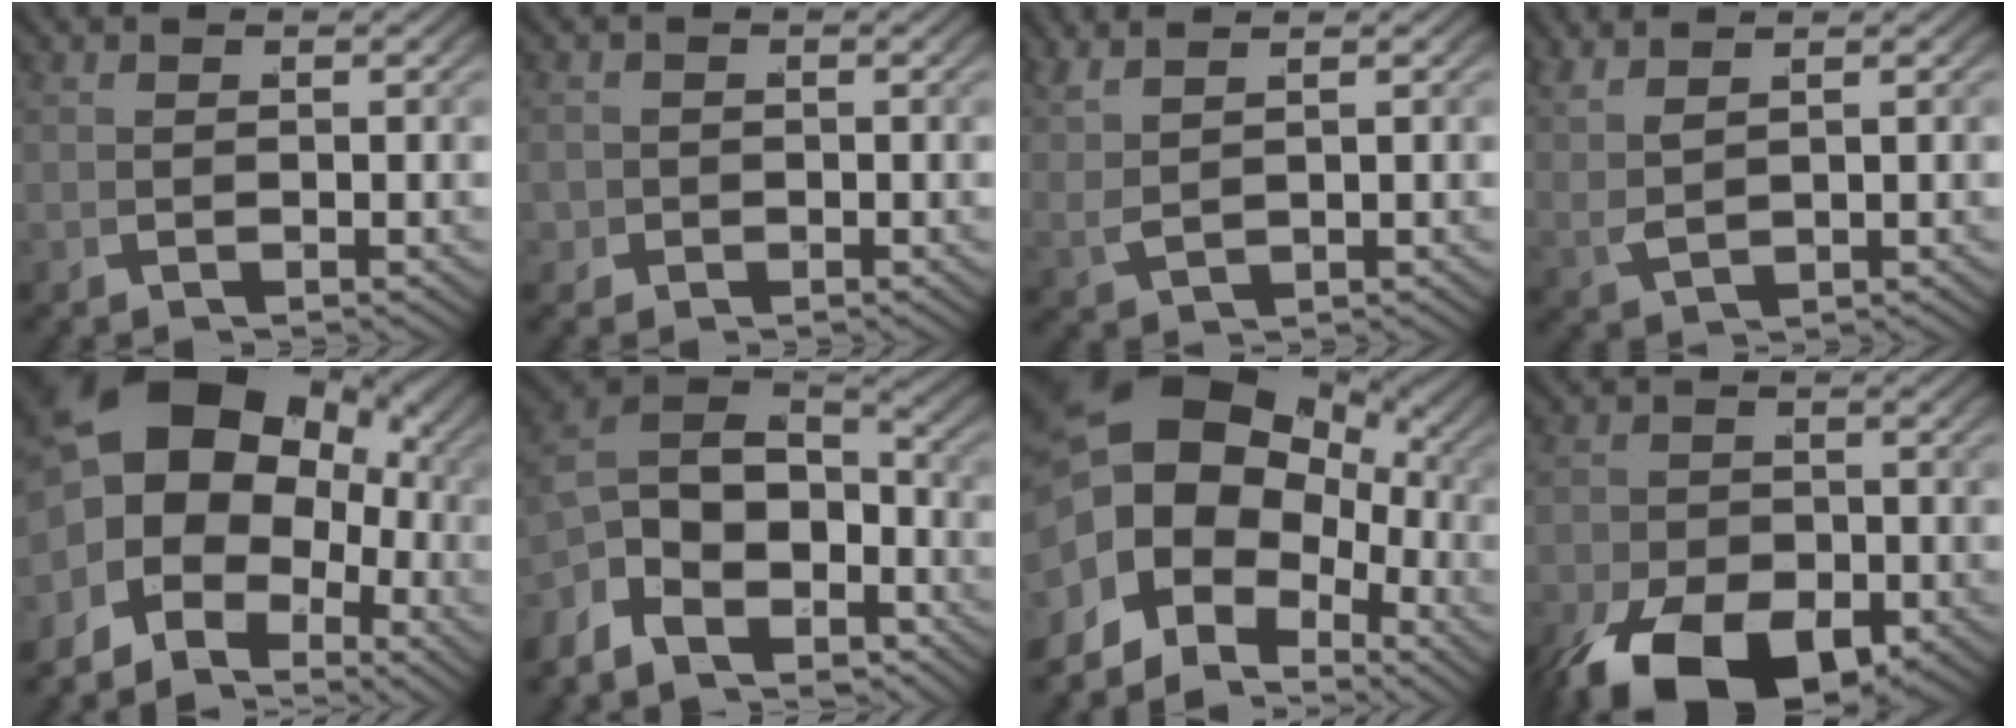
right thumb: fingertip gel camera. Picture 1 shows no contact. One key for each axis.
{"total": 2.0, "fx": -0.6, "fy": 1.8, "fz": 0.7, "tx": -0.016, "ty": -0.008, "tz": -0.007}
{"total": 2.3, "fx": 1.9, "fy": 0.1, "fz": 1.3, "tx": -0.027, "ty": 0.012, "tz": 0.043}
{"total": 2.7, "fx": 2.2, "fy": 0.1, "fz": 1.5, "tx": -0.024, "ty": 0.016, "tz": 0.045}
{"total": 14.6, "fx": 1.1, "fy": 9.9, "fz": 10.6, "tx": -0.194, "ty": -0.013, "tz": 0.016}
{"total": 10.1, "fx": -1.1, "fy": 6.9, "fz": 7.3, "tx": -0.167, "ty": -0.029, "tz": -0.004}
{"total": 15.2, "fx": 0.8, "fy": 10.6, "fz": 10.8, "tx": -0.207, "ty": -0.017, "tz": 0.007}
{"total": 10.7, "fx": -5.4, "fy": 5.9, "fz": 7.2, "tx": -0.125, "ty": -0.042, "tz": -0.067}